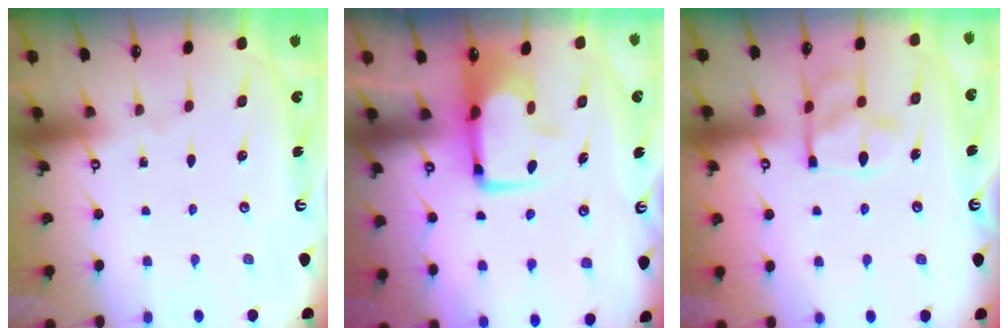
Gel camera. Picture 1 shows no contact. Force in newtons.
{"total": 7.9, "press": 7.8, "slide": 1.4}
{"total": 12.2, "press": 12.1, "slide": 1.1}